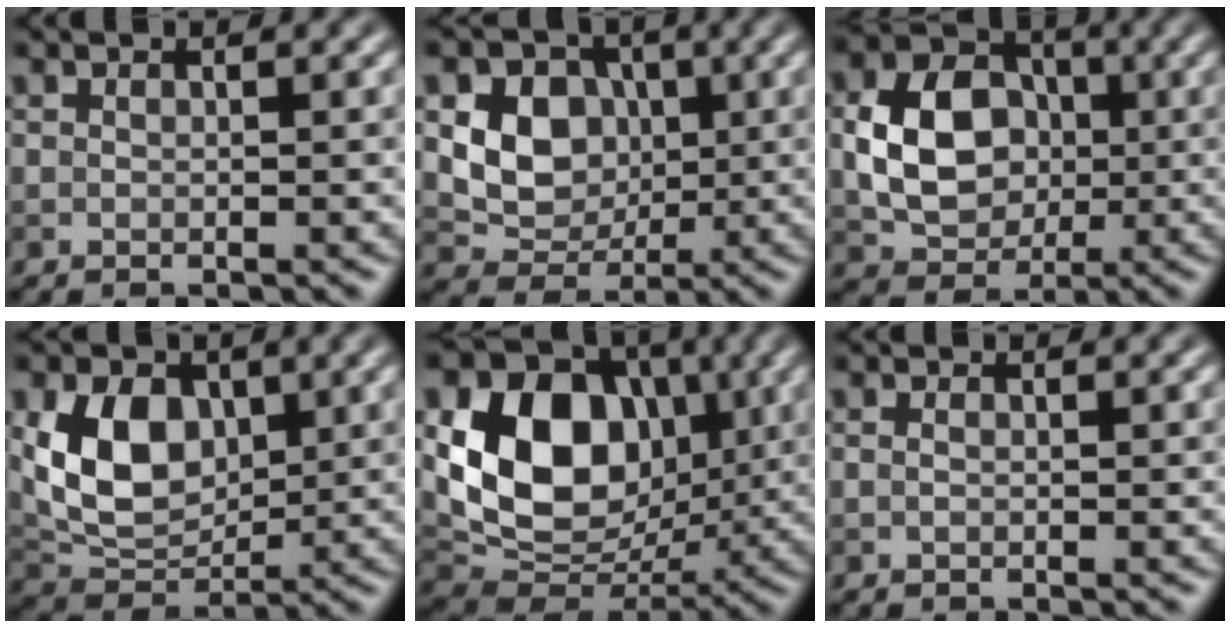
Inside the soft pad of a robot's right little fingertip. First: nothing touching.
{"total": 6.2, "force": [0.9, 5.2, 3.3], "torque": [-0.061, -0.001, 0.007]}
{"total": 7.1, "force": [-0.1, 5.5, 4.5], "torque": [-0.084, 0.004, -0.002]}
{"total": 7.1, "force": [1.3, 5.0, 4.9], "torque": [-0.097, -0.004, 0.026]}
{"total": 11.8, "force": [1.9, 9.0, 7.4], "torque": [-0.135, -0.007, 0.030]}
{"total": 0.6, "force": [-0.1, 0.2, 0.5], "torque": [-0.010, -0.007, -0.003]}